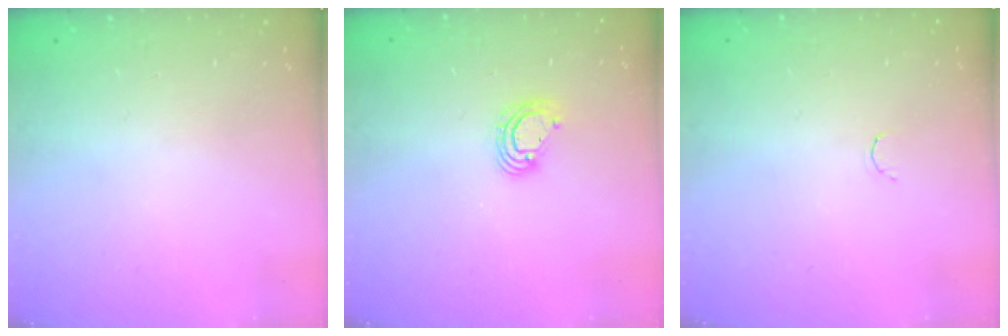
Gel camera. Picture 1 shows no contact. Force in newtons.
{"total": 6.6, "press": 6.6, "slide": 0.9}
{"total": 1.8, "press": 1.7, "slide": 0.4}